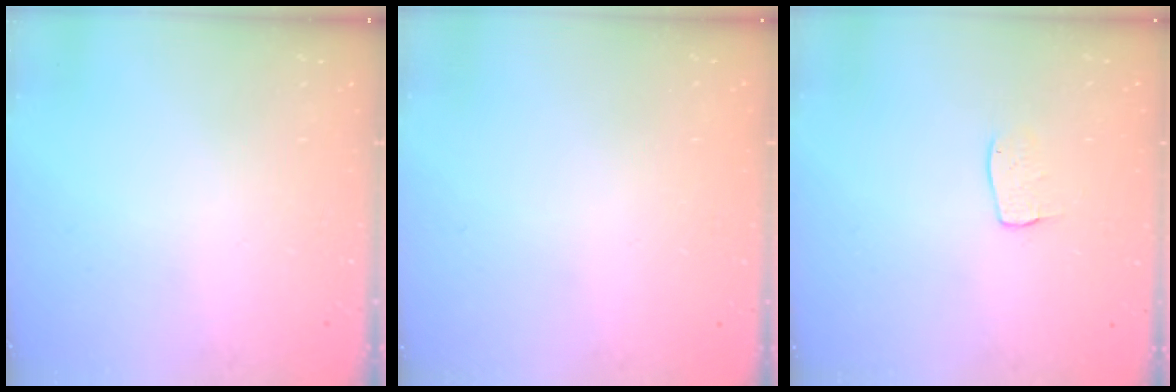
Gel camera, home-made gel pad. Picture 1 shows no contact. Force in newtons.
{"total": 0.0}
{"total": 5.0, "press": 5.0, "slide": 0.3}